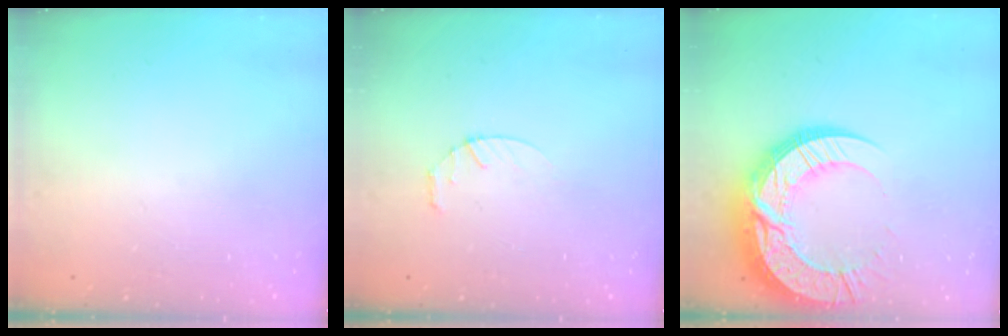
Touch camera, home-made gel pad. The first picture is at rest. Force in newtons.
{"total": 2.8, "press": 2.8, "slide": 0.4}
{"total": 22.5, "press": 22.4, "slide": 1.8}